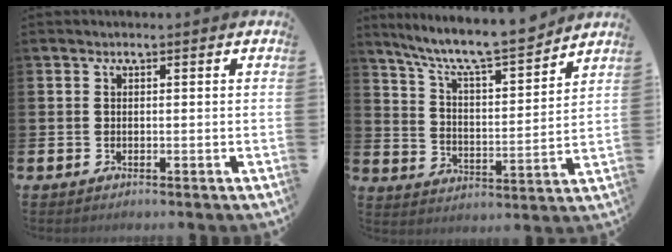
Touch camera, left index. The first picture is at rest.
{"total": 9.1, "force": [8.4, 0.8, 3.4], "torque": [-0.098, -0.064, 0.142]}